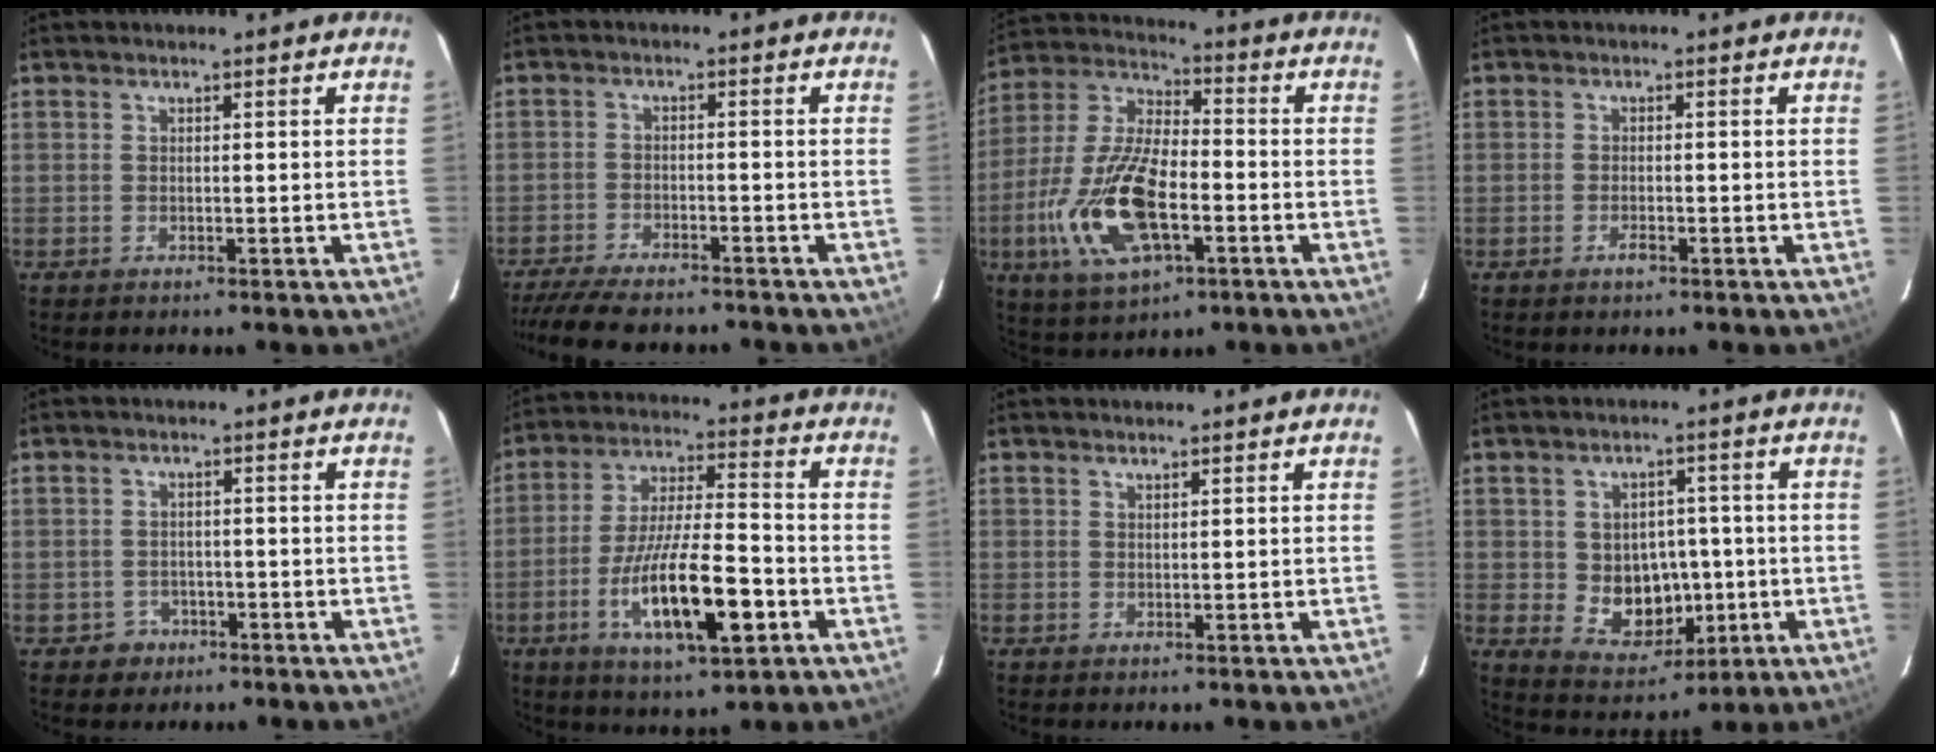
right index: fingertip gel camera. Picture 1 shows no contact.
{"total": 12.4, "force": [-10.8, 2.7, 5.6], "torque": [-0.127, -0.028, -0.174]}
{"total": 18.7, "force": [-5.8, 8.1, 15.8], "torque": [-0.345, -0.012, -0.108]}
{"total": 1.5, "force": [-1.0, 0.6, 1.0], "torque": [-0.022, 0.001, -0.018]}
{"total": 3.5, "force": [-1.7, 3.0, 0.1], "torque": [-0.011, 0.011, -0.023]}
{"total": 16.6, "force": [-6.2, 4.3, 14.8], "torque": [-0.286, -0.015, -0.102]}
{"total": 0.5, "force": [0.5, 0.1, 0.2], "torque": [-0.002, 0.001, 0.009]}
{"total": 9.5, "force": [-1.0, 7.9, 5.2], "torque": [-0.104, 0.003, 0.007]}